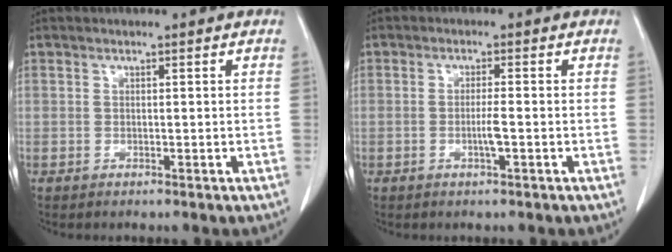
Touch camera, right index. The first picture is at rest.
{"total": 2.5, "force": [-0.7, -0.1, 2.4], "torque": [-0.046, -0.002, -0.013]}